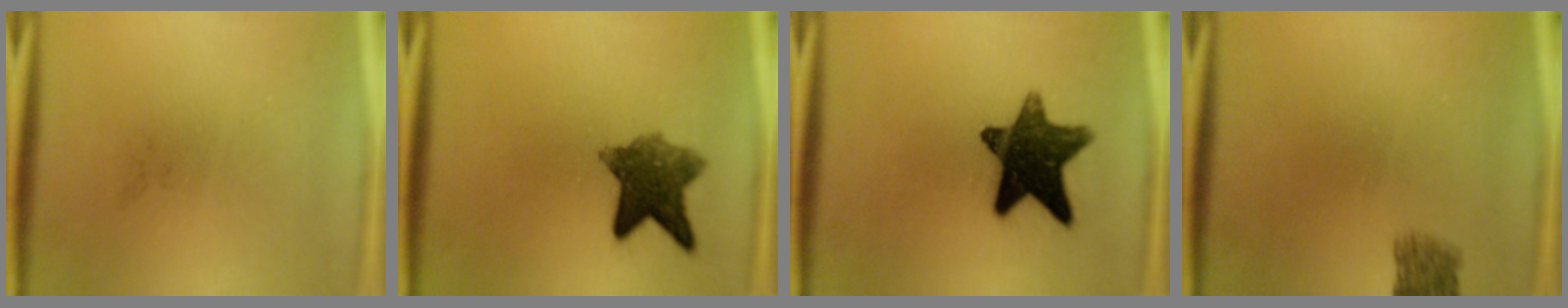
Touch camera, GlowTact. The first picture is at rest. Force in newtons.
{"total": 8.2}
{"total": 13.7}
{"total": 2.9}